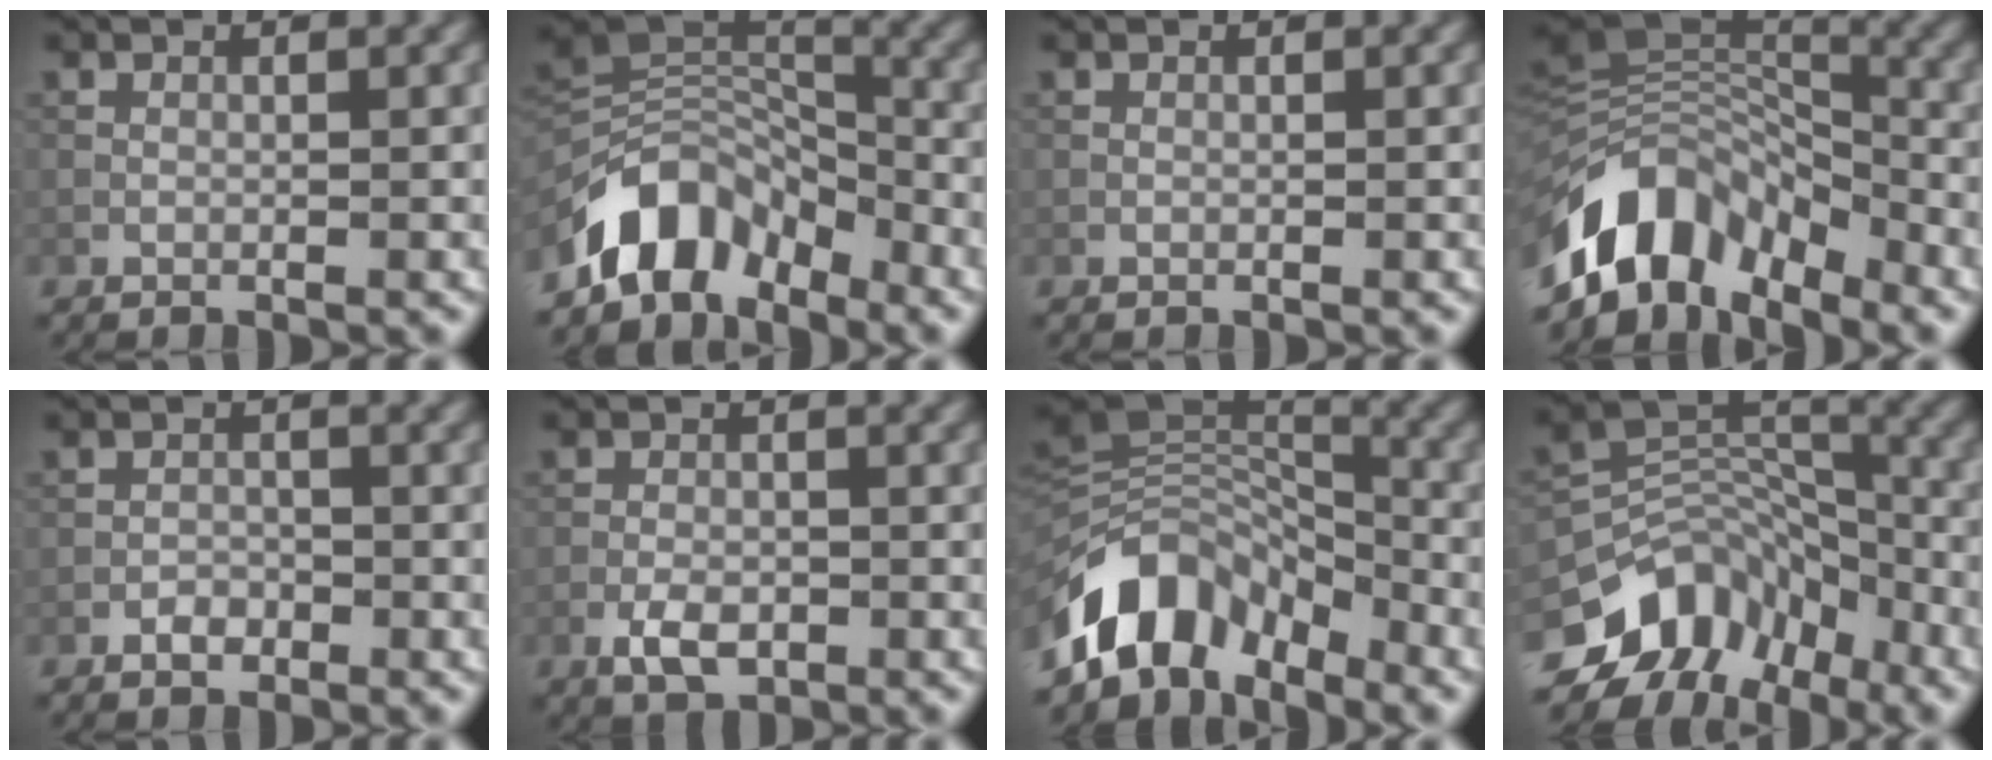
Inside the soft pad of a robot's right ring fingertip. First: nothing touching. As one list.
[{"total": 6.9, "force": [-5.0, 3.7, 2.9], "torque": [-0.030, 0.002, -0.099]}, {"total": 0.0}, {"total": 9.7, "force": [-6.1, 5.3, 5.4], "torque": [-0.091, 0.007, -0.122]}, {"total": 1.3, "force": [-0.9, 0.9, 0.6], "torque": [-0.006, 0.004, -0.016]}, {"total": 3.0, "force": [-1.5, 1.6, 2.0], "torque": [-0.037, -0.001, -0.029]}, {"total": 8.4, "force": [-5.7, 4.6, 4.1], "torque": [-0.059, 0.003, -0.117]}, {"total": 10.0, "force": [-6.9, 6.2, 4.0], "torque": [-0.060, 0.018, -0.127]}]